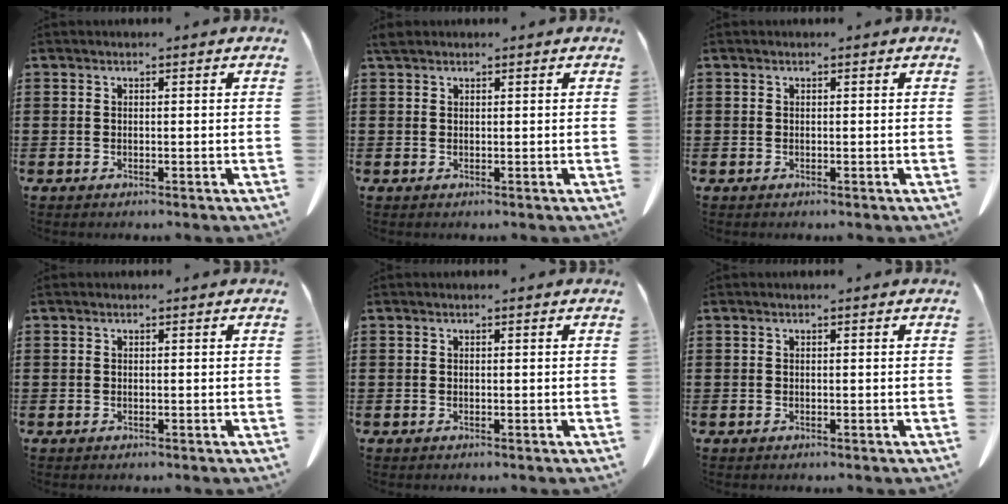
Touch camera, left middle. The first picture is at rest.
{"total": 1.1, "force": [0.9, 0.5, 0.4], "torque": [-0.012, 0.001, 0.018]}
{"total": 0.0}
{"total": 0.0}
{"total": 0.0}
{"total": 0.0}